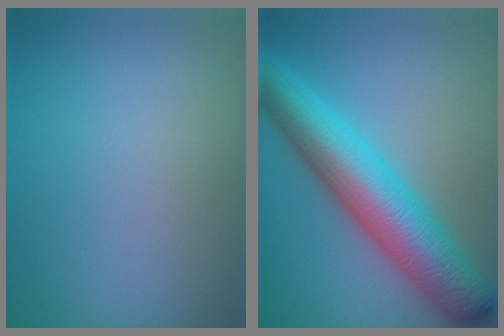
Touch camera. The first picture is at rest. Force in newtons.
{"total": 9.5, "press": 9.5, "slide": 0.1}